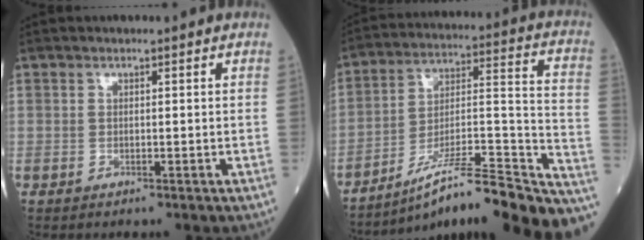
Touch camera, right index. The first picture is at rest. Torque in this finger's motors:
{"motor_torque": [-0.24, -0.64, 0.25, 0.05]}